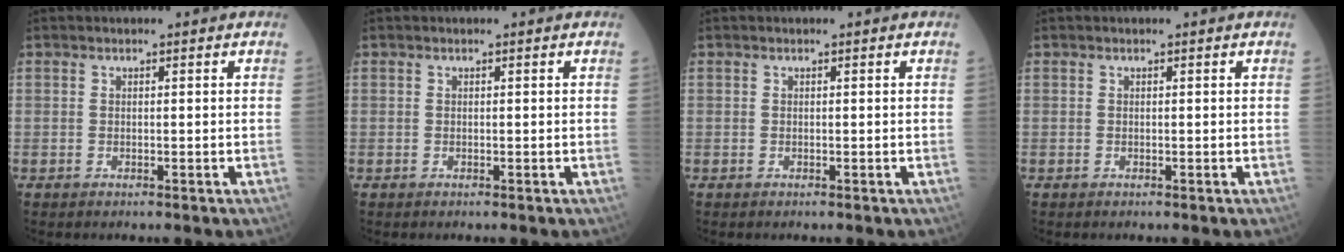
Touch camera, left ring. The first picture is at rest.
{"total": 0.0}
{"total": 0.0}
{"total": 0.0}